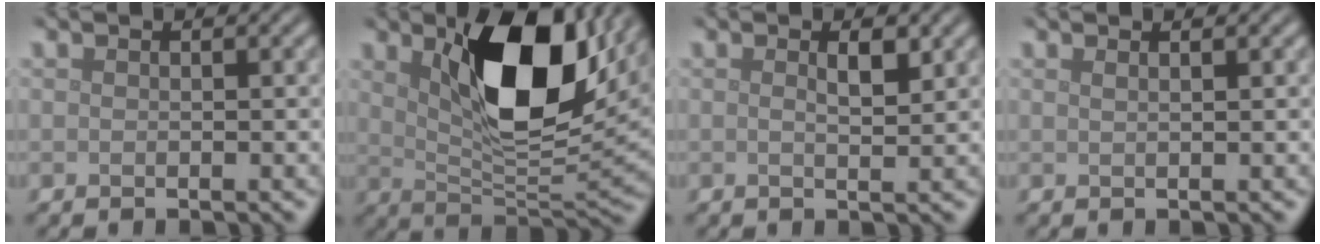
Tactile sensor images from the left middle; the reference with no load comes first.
{"total": 11.6, "force": [3.8, 5.1, 9.6], "torque": [-0.159, -0.002, 0.063]}
{"total": 1.6, "force": [0.6, 0.3, 1.5], "torque": [-0.024, 0.000, 0.007]}
{"total": 1.3, "force": [0.8, 0.6, 0.9], "torque": [-0.002, 0.001, -0.001]}